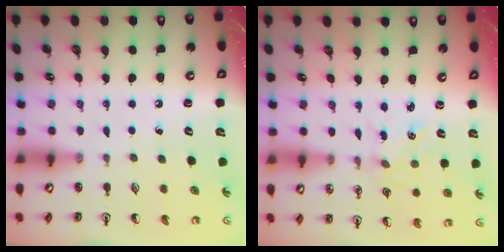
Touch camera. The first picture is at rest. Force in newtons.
{"total": 3.0, "press": 3.0, "slide": 0.4}